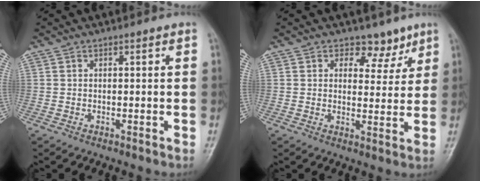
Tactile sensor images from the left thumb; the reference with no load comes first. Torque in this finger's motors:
{"motor_torque": [-0.08, 0.23, -0.04, -0.02, -0.01]}